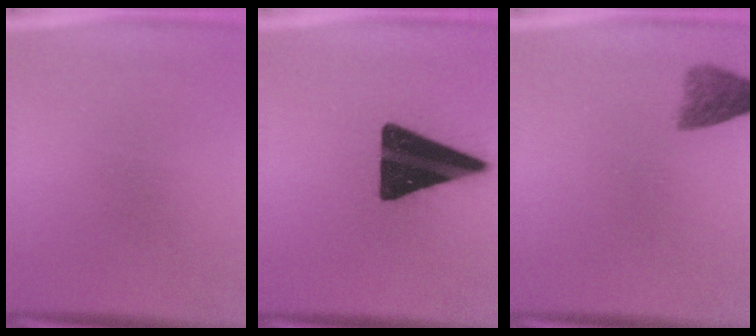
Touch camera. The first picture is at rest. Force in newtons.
{"total": 19.1}
{"total": 3.6}